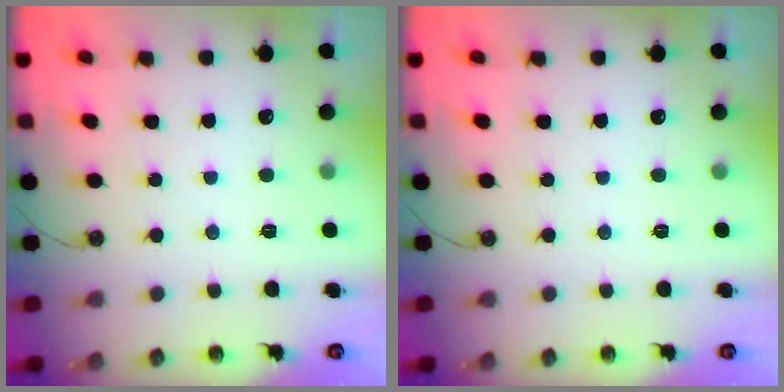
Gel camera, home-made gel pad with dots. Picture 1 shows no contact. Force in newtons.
{"total": 0.0}